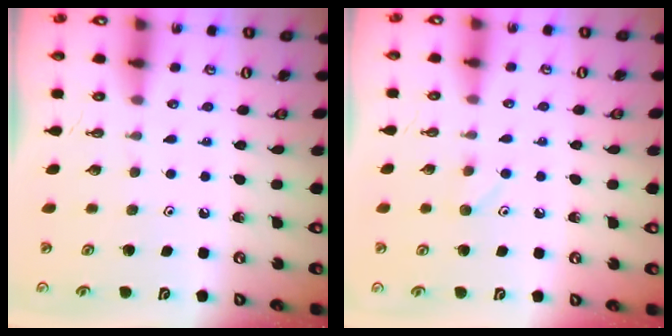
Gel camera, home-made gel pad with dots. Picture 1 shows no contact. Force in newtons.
{"total": 4.2, "press": 4.2, "slide": 0.6}